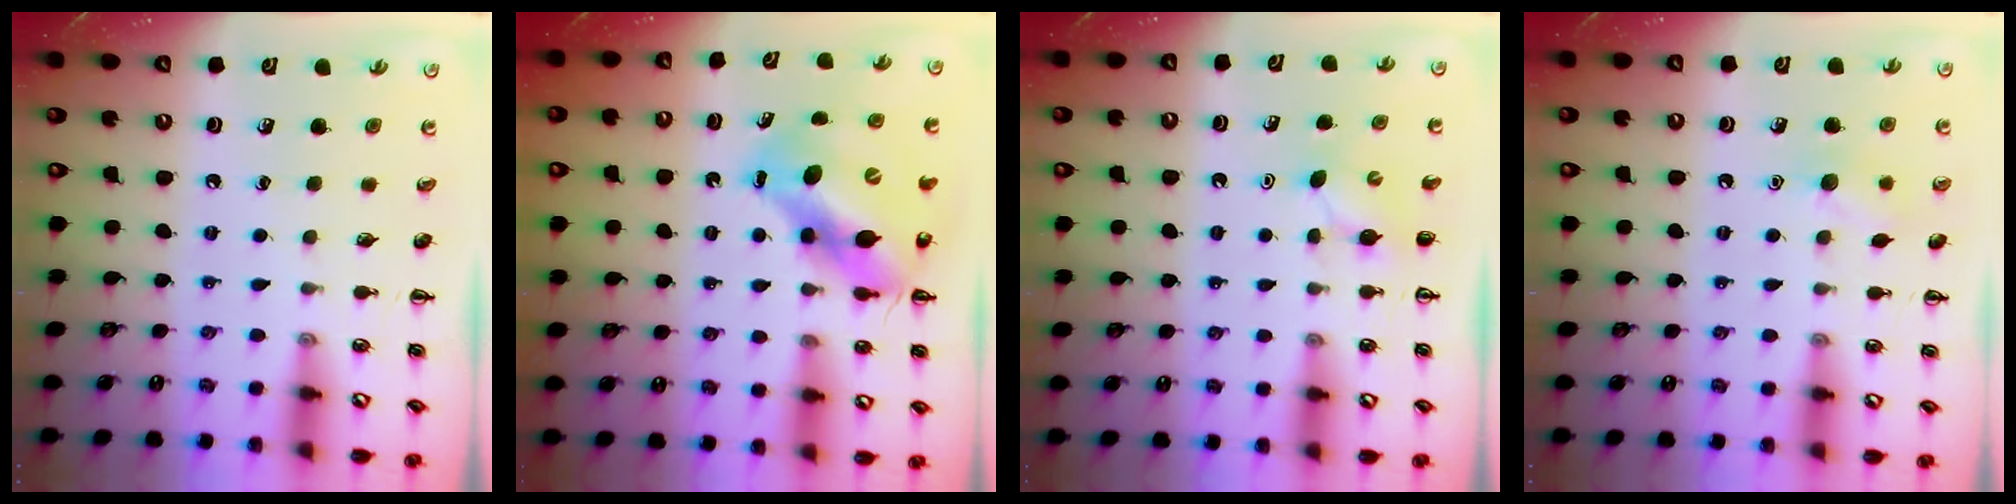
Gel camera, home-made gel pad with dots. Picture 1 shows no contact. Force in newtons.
{"total": 11.6, "press": 11.2, "slide": 3.1}
{"total": 3.5, "press": 3.3, "slide": 1.3}
{"total": 6.7, "press": 6.6, "slide": 1.4}